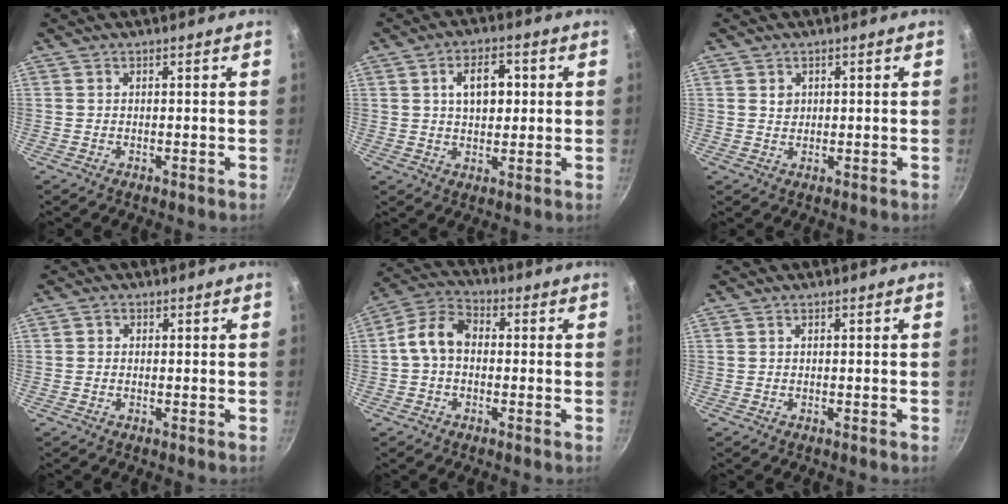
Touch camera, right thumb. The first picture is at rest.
{"total": 7.6, "force": [1.5, 4.5, 6.0], "torque": [-0.078, 0.005, 0.022]}
{"total": 1.9, "force": [0.8, 1.6, 0.7], "torque": [-0.006, 0.001, 0.014]}
{"total": 1.1, "force": [0.1, 1.0, 0.4], "torque": [-0.005, 0.003, 0.000]}
{"total": 8.2, "force": [-0.3, 6.1, 5.5], "torque": [-0.086, 0.027, -0.023]}
{"total": 0.0}